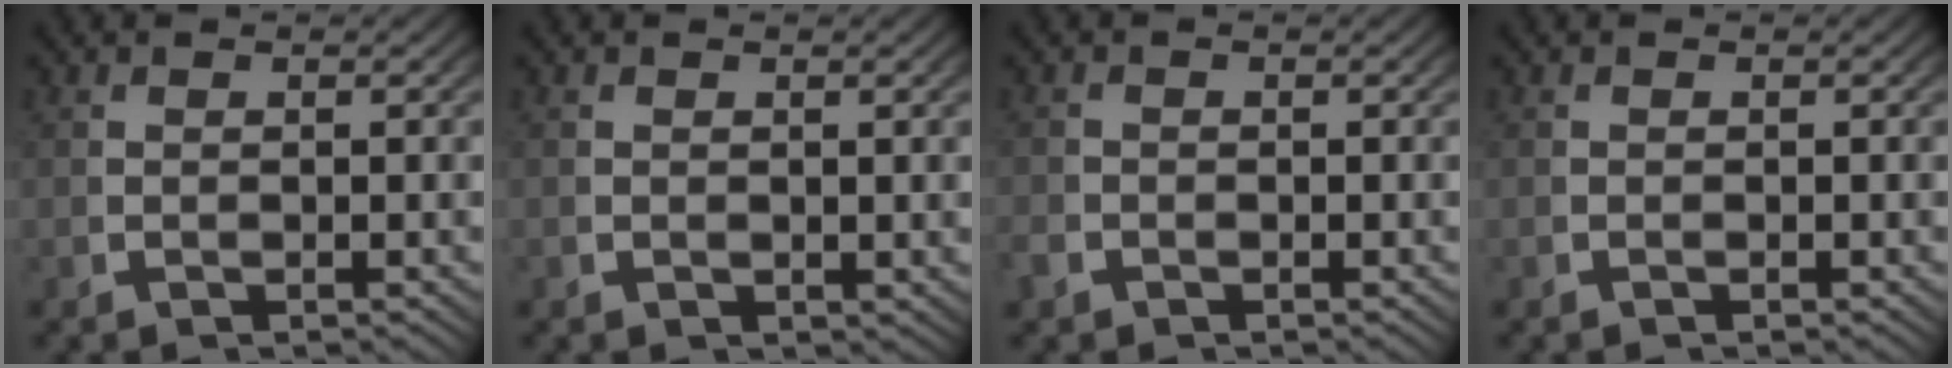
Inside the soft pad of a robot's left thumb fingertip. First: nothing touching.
{"total": 0.5, "force": [0.4, 0.3, 0.2], "torque": [-0.005, -0.004, 0.011]}
{"total": 1.0, "force": [-0.6, 0.7, 0.2], "torque": [-0.009, -0.009, -0.011]}
{"total": 0.0}